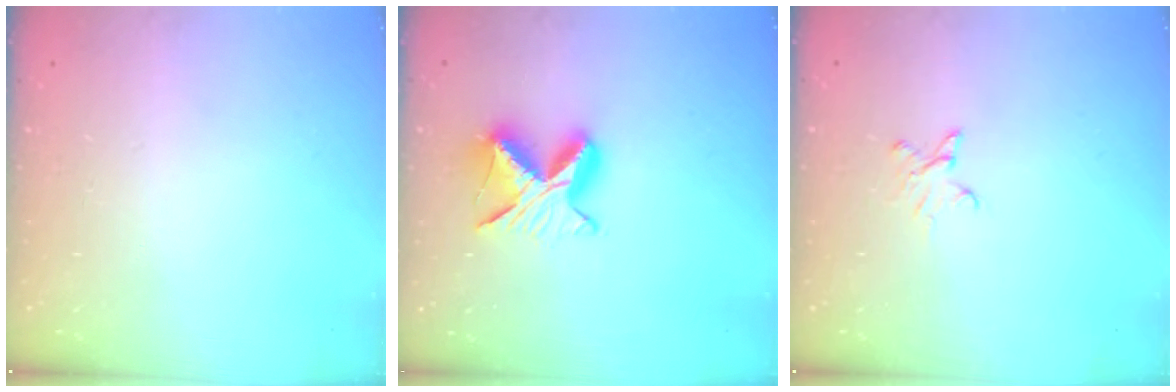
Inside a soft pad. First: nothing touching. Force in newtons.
{"total": 8.9, "press": 8.8, "slide": 1.0}
{"total": 2.8, "press": 2.8, "slide": 0.3}